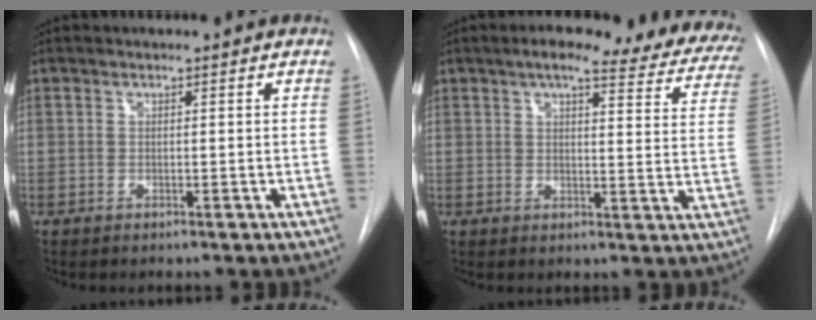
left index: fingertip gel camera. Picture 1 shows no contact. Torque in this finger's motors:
{"motor_torque": [0.92, -1.22, -0.06, 0.05]}